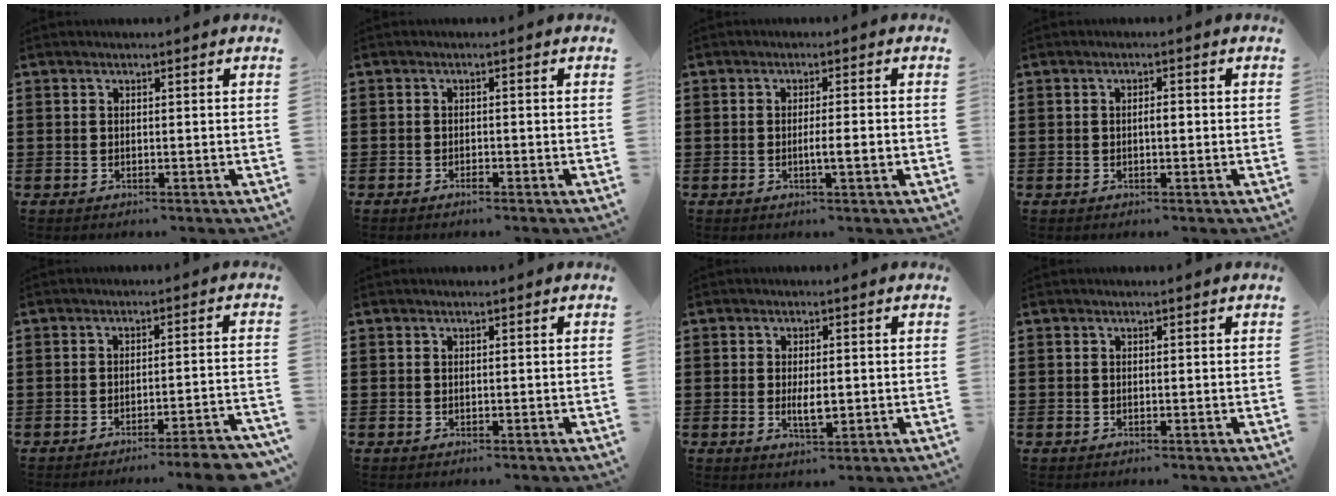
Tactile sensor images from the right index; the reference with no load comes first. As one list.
[{"total": 1.1, "force": [-0.9, 0.3, 0.6], "torque": [-0.013, -0.003, -0.017]}, {"total": 3.1, "force": [-0.8, 0.1, 3.0], "torque": [-0.050, -0.005, -0.016]}, {"total": 1.4, "force": [-0.2, 0.4, 1.3], "torque": [-0.025, 0.001, -0.004]}, {"total": 4.3, "force": [-3.7, -0.4, 2.2], "torque": [-0.036, -0.013, -0.071]}, {"total": 0.0}, {"total": 3.4, "force": [-0.3, 1.2, 3.2], "torque": [-0.057, 0.001, -0.005]}, {"total": 0.0}]